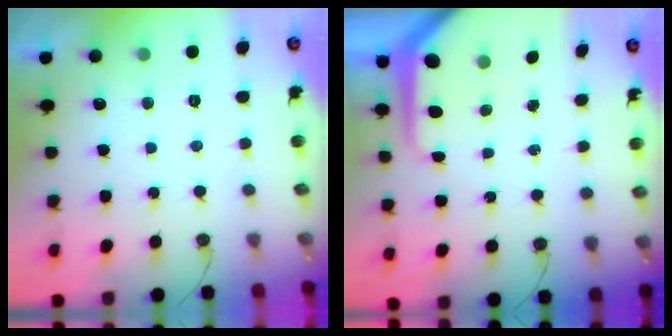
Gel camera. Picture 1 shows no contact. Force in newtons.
{"total": 9.8, "press": 9.7, "slide": 0.8}